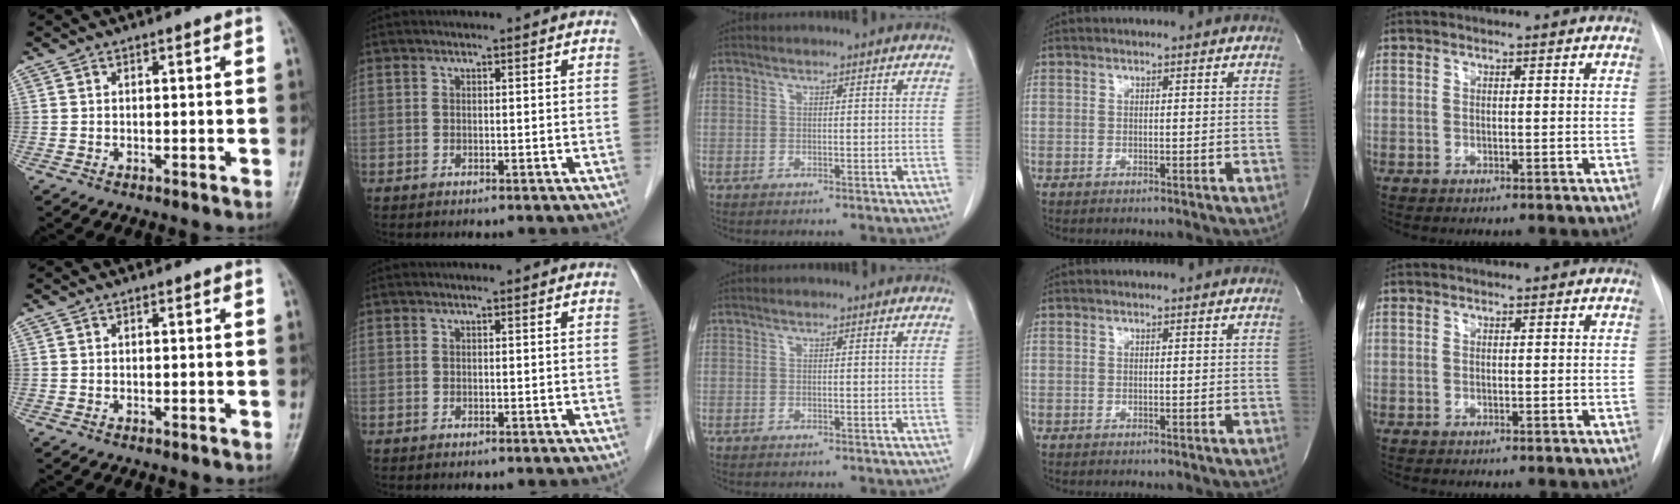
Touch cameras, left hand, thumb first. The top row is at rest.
{}